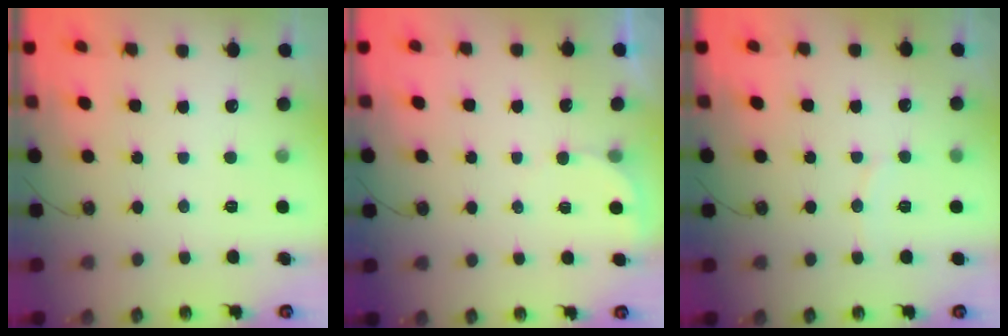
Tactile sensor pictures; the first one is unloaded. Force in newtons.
{"total": 1.6, "press": 1.6, "slide": 0.0}
{"total": 4.4, "press": 4.4, "slide": 0.5}